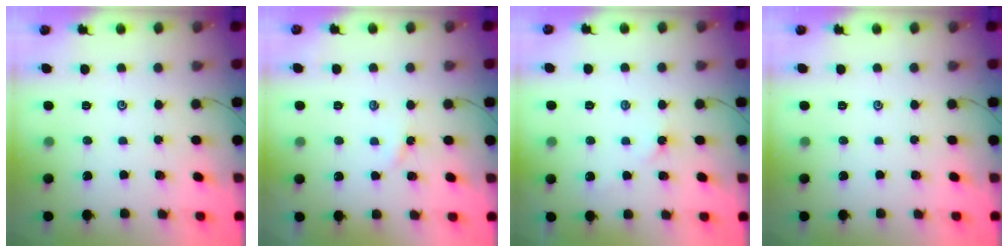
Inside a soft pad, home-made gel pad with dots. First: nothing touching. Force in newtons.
{"total": 1.7, "press": 1.6, "slide": 0.3}
{"total": 1.9, "press": 1.9, "slide": 0.4}
{"total": 0.0}